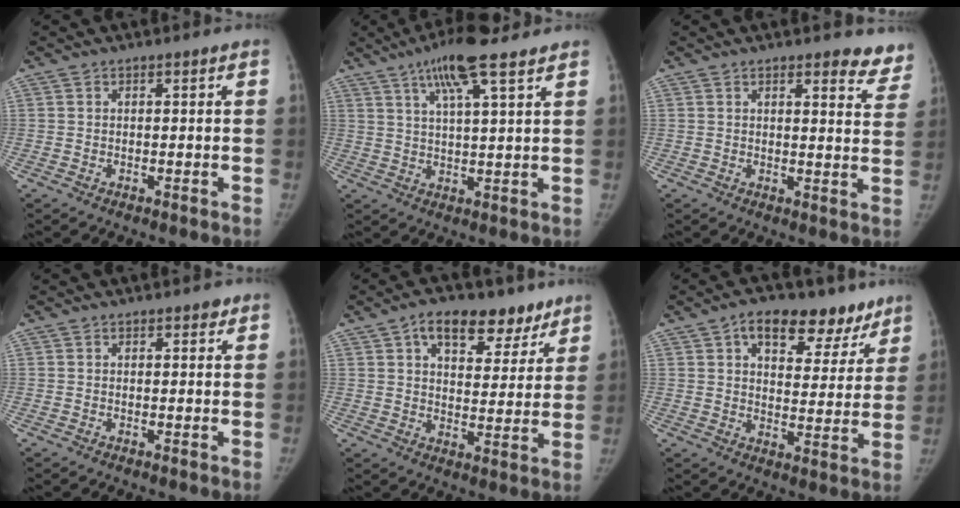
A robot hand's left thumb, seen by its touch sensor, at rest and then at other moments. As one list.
[{"total": 10.1, "force": [6.6, 1.6, 7.5], "torque": [-0.128, -0.015, 0.112]}, {"total": 7.5, "force": [6.5, 2.4, 2.9], "torque": [0.008, -0.037, 0.052]}, {"total": 1.1, "force": [0.8, 0.7, 0.4], "torque": [0.005, -0.004, 0.007]}, {"total": 14.0, "force": [8.5, 7.7, 7.9], "torque": [-0.065, -0.022, 0.125]}, {"total": 15.2, "force": [9.5, 8.4, 8.5], "torque": [-0.061, -0.026, 0.135]}]